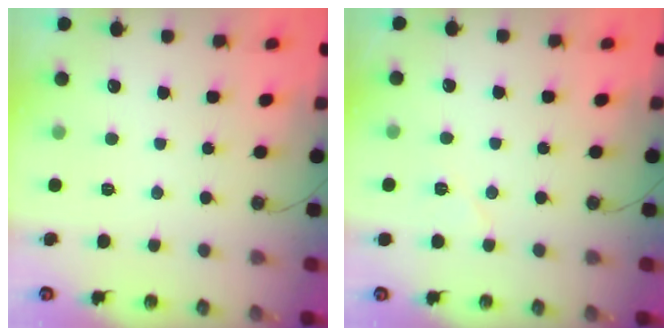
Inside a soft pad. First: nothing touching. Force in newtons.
{"total": 5.3, "press": 4.8, "slide": 2.1}